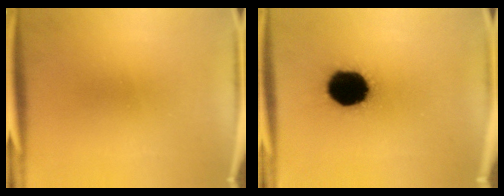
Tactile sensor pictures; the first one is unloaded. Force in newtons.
{"total": 19.9}